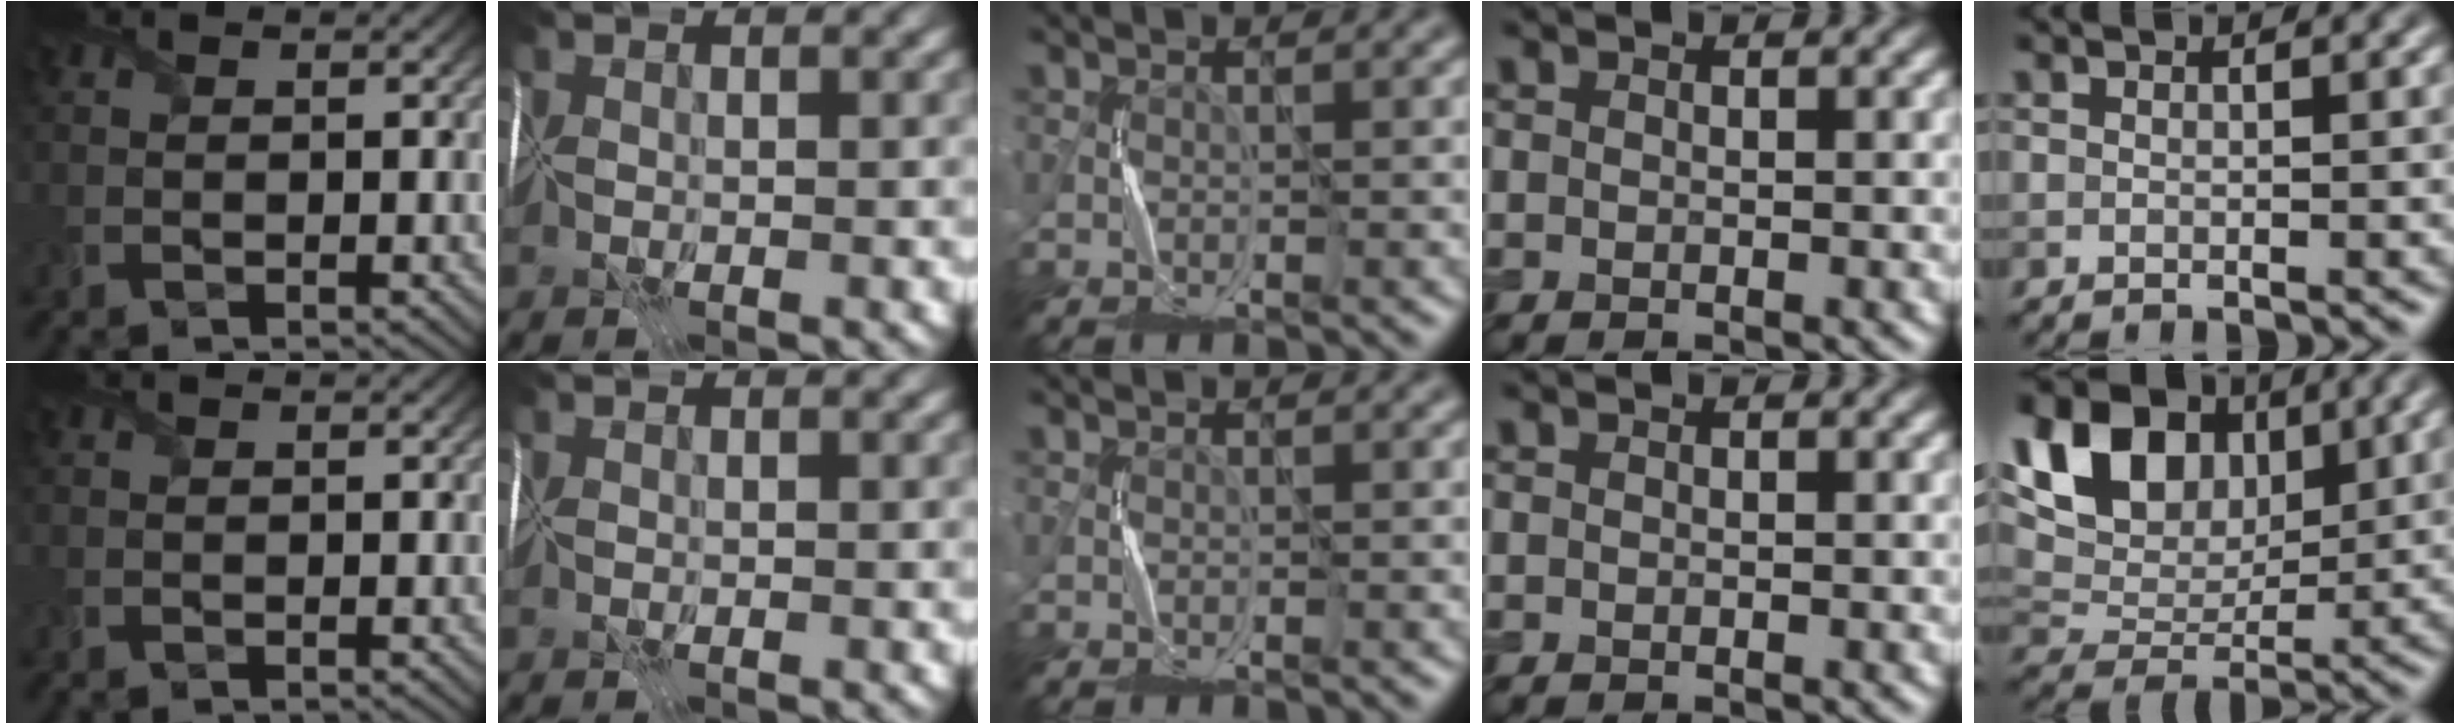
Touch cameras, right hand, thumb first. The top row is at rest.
{"little": {"total": 11.0, "force": [4.4, 7.2, 7.1], "torque": [-0.147, 0.019, 0.069]}}